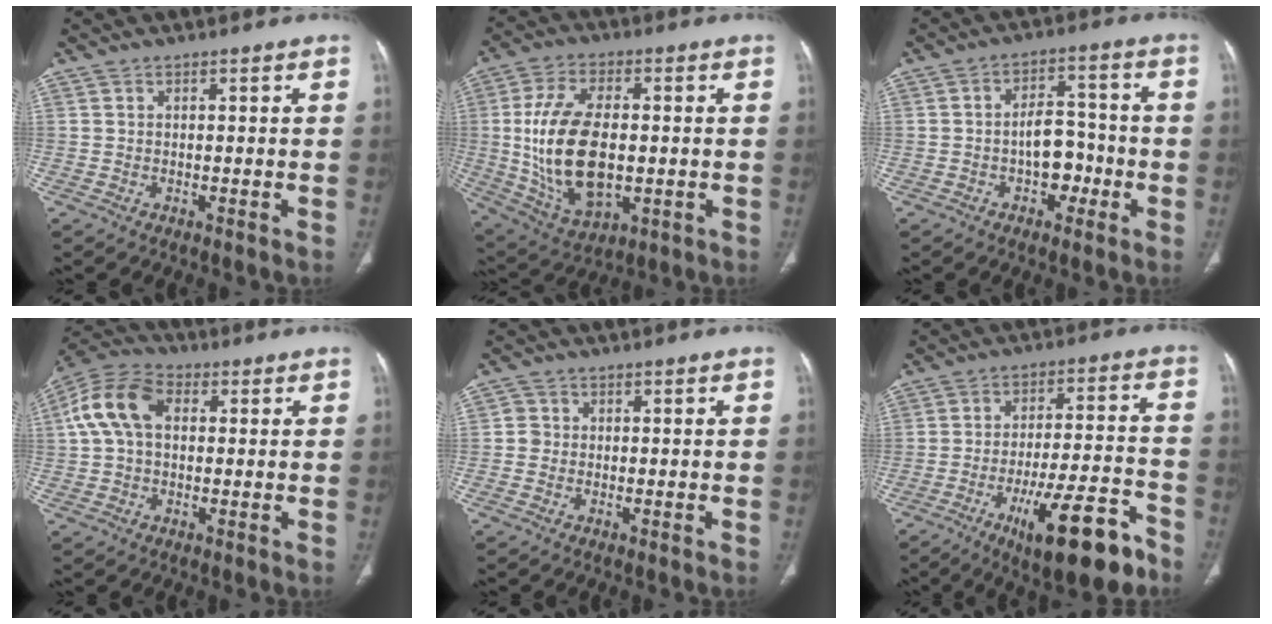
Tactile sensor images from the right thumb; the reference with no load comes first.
{"total": 18.4, "force": [-0.4, 10.2, 15.3], "torque": [-0.290, -0.003, 0.008]}
{"total": 7.3, "force": [-2.2, 4.8, 5.0], "torque": [-0.049, 0.032, -0.040]}
{"total": 11.5, "force": [2.0, 7.7, 8.3], "torque": [-0.168, 0.032, 0.029]}
{"total": 1.9, "force": [-0.2, 1.8, 0.4], "torque": [0.007, 0.007, -0.008]}
{"total": 17.4, "force": [-9.9, 4.9, 13.4], "torque": [-0.196, 0.058, -0.146]}